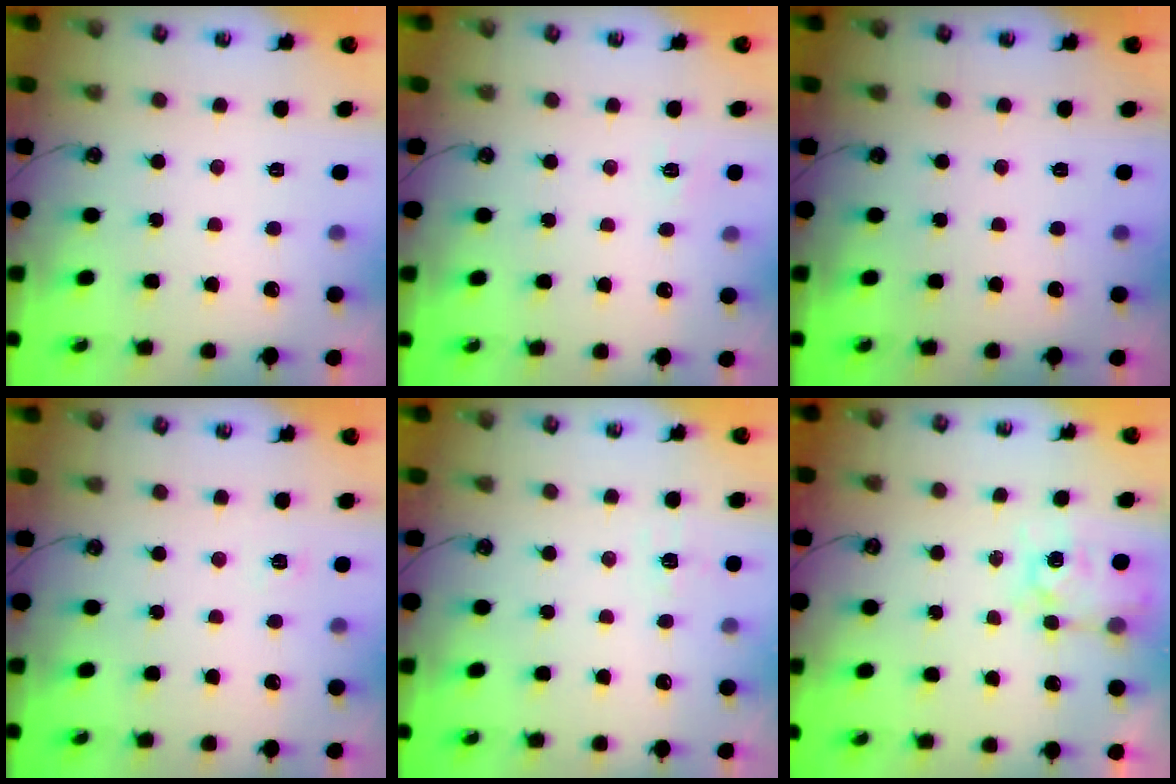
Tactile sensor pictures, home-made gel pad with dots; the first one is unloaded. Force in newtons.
{"total": 6.0, "press": 6.0, "slide": 0.7}
{"total": 0.0}
{"total": 2.6, "press": 2.6, "slide": 0.2}
{"total": 5.4, "press": 5.3, "slide": 0.7}
{"total": 6.1, "press": 6.0, "slide": 0.7}